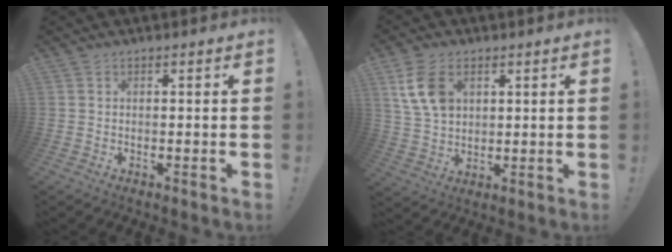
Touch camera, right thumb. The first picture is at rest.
{"total": 11.3, "force": [4.3, 8.2, 6.6], "torque": [-0.125, -0.002, 0.086]}